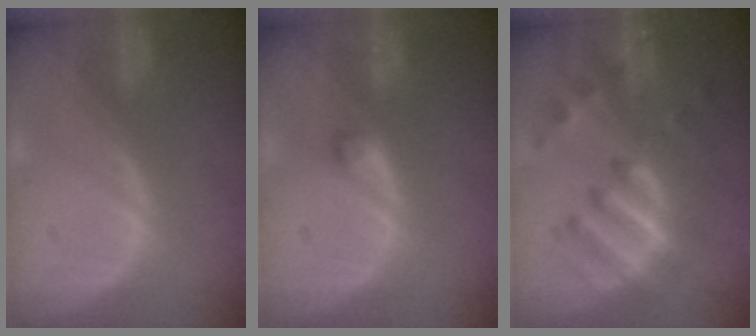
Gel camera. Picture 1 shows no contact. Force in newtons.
{"total": 1.5, "press": 1.4, "slide": 0.2}
{"total": 9.3, "press": 8.6, "slide": 3.6}